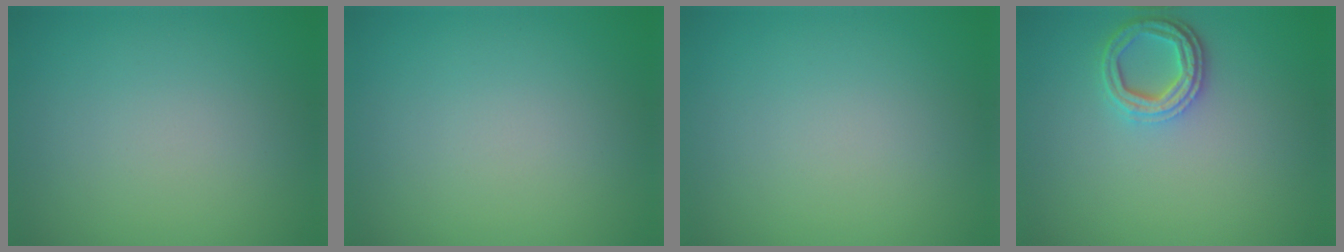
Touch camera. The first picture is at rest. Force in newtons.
{"total": 0.0}
{"total": 0.0}
{"total": 3.3, "press": 2.7, "slide": 1.9}